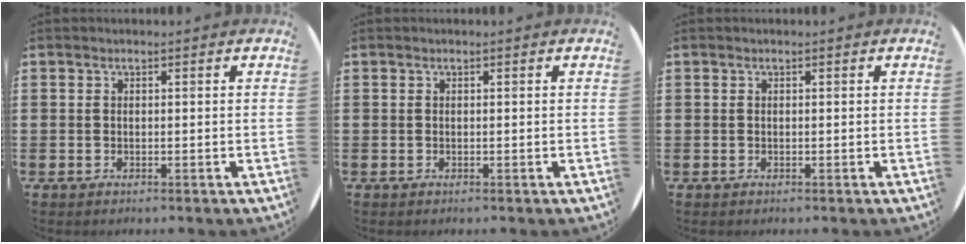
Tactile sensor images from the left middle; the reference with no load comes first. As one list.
[{"total": 0.0}, {"total": 0.0}]